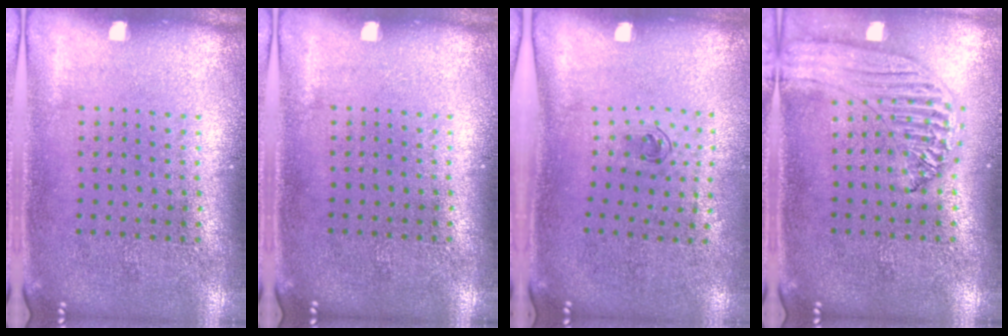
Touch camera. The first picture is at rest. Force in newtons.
{"total": 0.0}
{"total": 0.6, "press": 0.4, "slide": 0.5}
{"total": 1.4, "press": 1.3, "slide": 0.3}